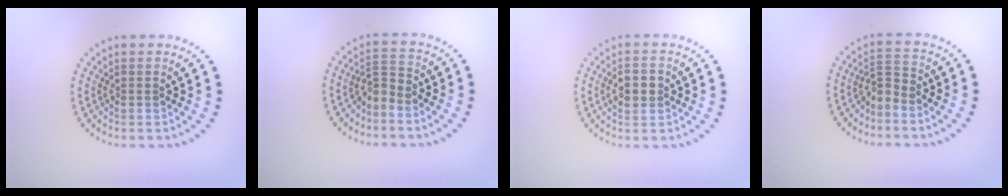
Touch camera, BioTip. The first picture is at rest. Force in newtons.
{"total": 2.1, "press": 1.4, "slide": 1.6}
{"total": 2.7, "press": 2.7, "slide": 0.2}
{"total": 2.2, "press": 1.4, "slide": 1.7}